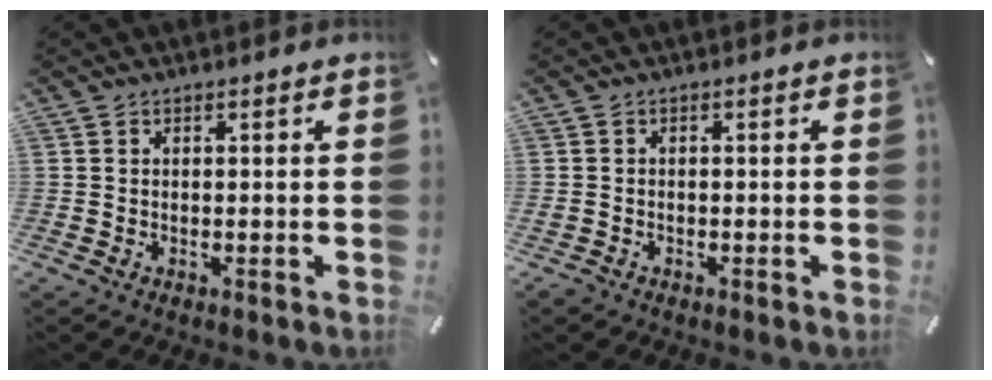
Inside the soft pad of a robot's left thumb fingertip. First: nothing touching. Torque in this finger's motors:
{"motor_torque": [0.01, 0.03, -0.01, 0.08, 0.06]}